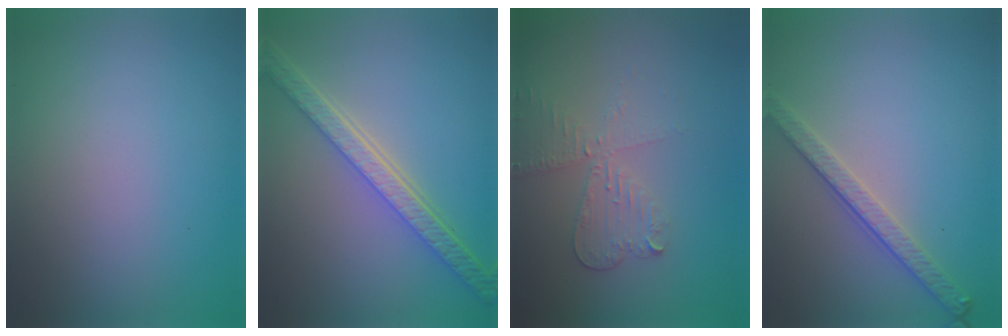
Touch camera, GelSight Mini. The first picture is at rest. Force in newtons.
{"total": 5.7, "press": 4.4, "slide": 3.6}
{"total": 3.3, "press": 2.8, "slide": 1.6}
{"total": 2.7, "press": 2.6, "slide": 0.9}